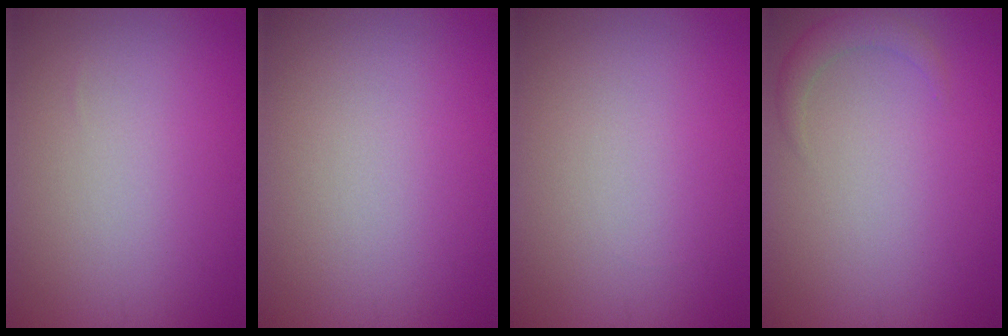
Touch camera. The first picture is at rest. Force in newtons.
{"total": 0.0}
{"total": 0.0}
{"total": 1.7, "press": 1.7, "slide": 0.1}